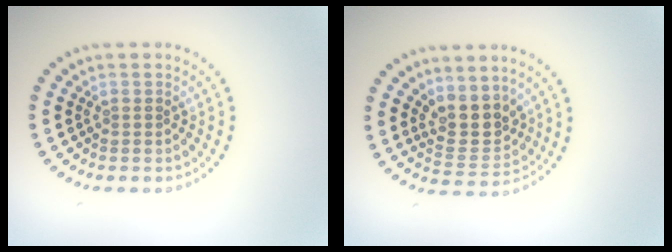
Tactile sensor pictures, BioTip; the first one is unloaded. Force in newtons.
{"total": 3.6, "press": 3.2, "slide": 1.6}